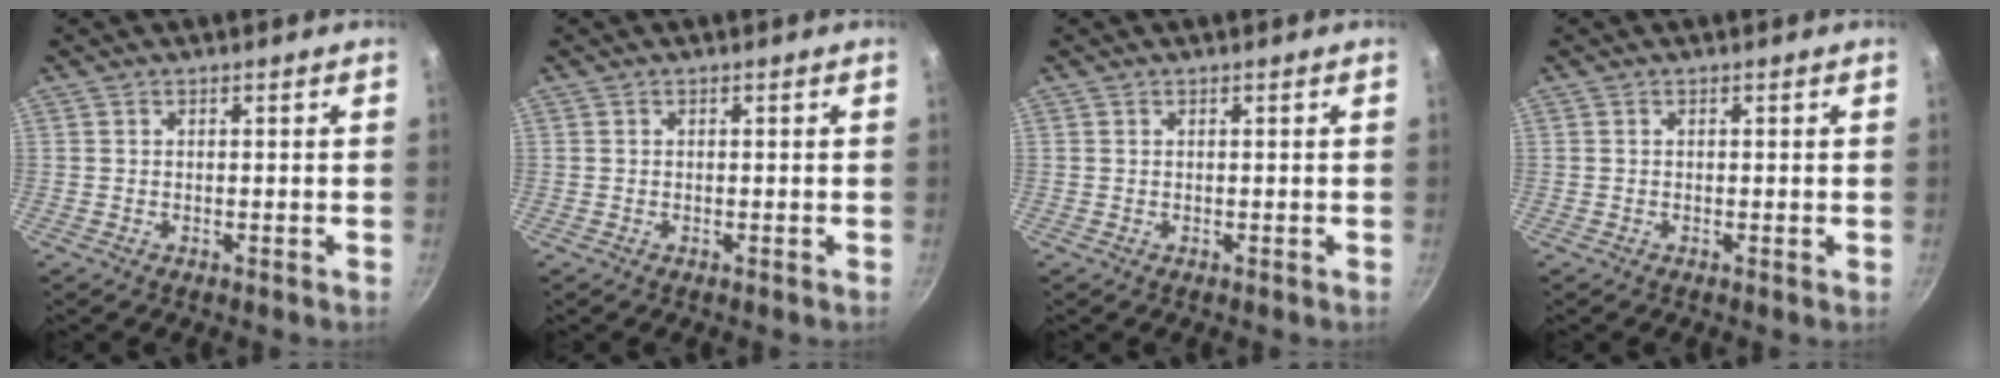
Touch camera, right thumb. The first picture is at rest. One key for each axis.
{"total": 0.0}
{"total": 0.0}
{"total": 0.0}